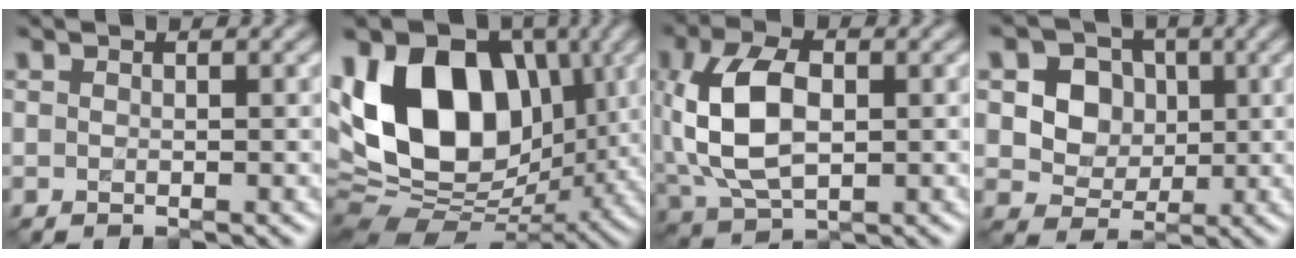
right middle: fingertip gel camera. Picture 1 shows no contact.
{"total": 15.5, "force": [2.4, 10.4, 11.3], "torque": [-0.199, 0.015, 0.022]}
{"total": 8.8, "force": [0.5, 5.3, 7.0], "torque": [-0.165, 0.005, 0.009]}
{"total": 7.4, "force": [2.0, 6.3, 3.5], "torque": [-0.070, 0.018, 0.031]}